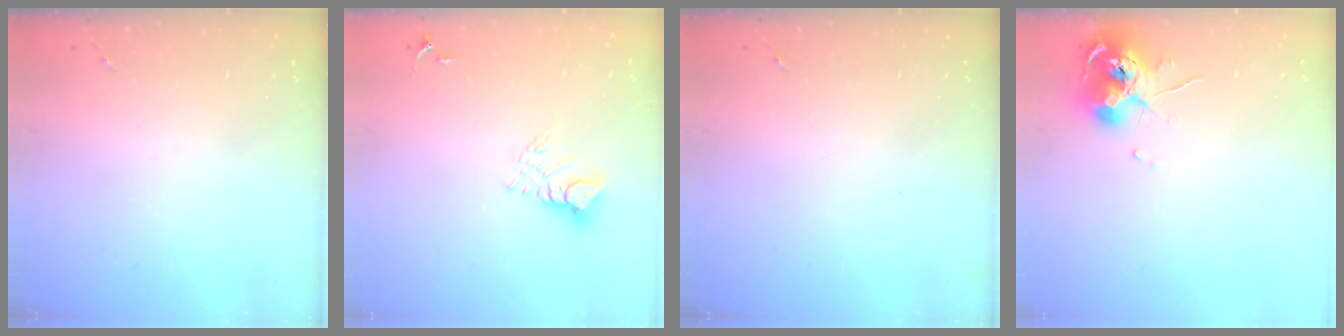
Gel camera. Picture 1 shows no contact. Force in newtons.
{"total": 7.2, "press": 7.1, "slide": 0.7}
{"total": 0.0}
{"total": 10.3, "press": 10.2, "slide": 1.5}